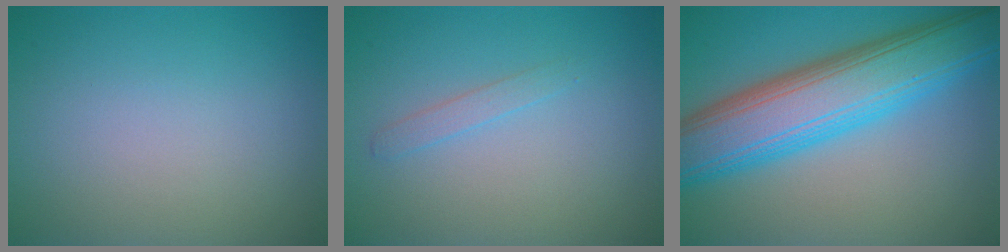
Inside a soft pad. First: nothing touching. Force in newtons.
{"total": 1.0, "press": 1.0, "slide": 0.1}
{"total": 10.6, "press": 10.6, "slide": 0.4}